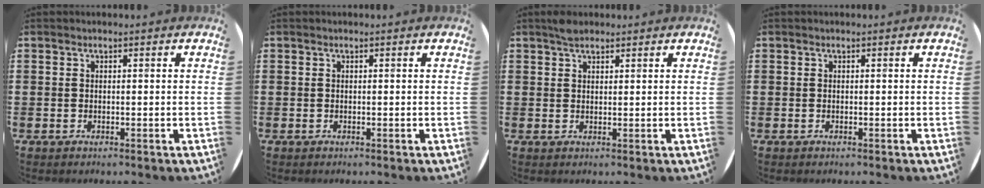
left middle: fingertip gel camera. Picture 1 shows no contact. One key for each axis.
{"total": 0.0}
{"total": 1.7, "fx": 1.5, "fy": 0.6, "fz": 0.6, "tx": -0.006, "ty": 0.001, "tz": 0.026}
{"total": 0.0}